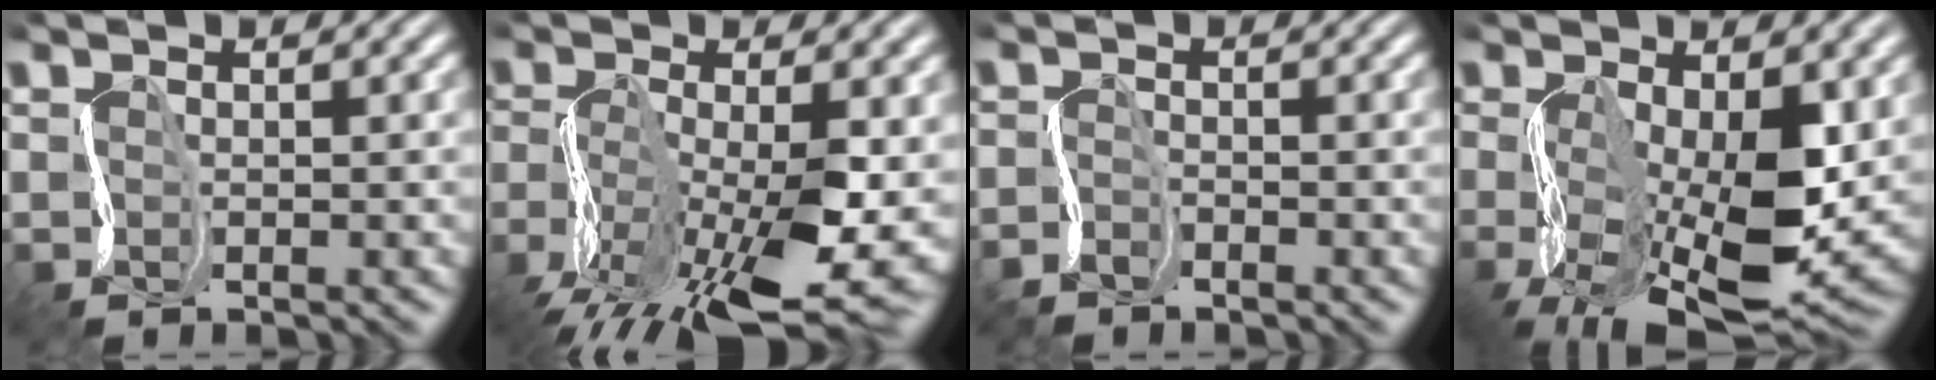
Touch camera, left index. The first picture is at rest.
{"total": 13.1, "force": [-5.4, 4.8, 10.9], "torque": [-0.230, -0.021, -0.094]}
{"total": 2.2, "force": [-2.1, 0.5, 0.2], "torque": [-0.010, -0.001, -0.050]}
{"total": 11.9, "force": [-1.9, 5.4, 10.4], "torque": [-0.195, -0.023, -0.029]}